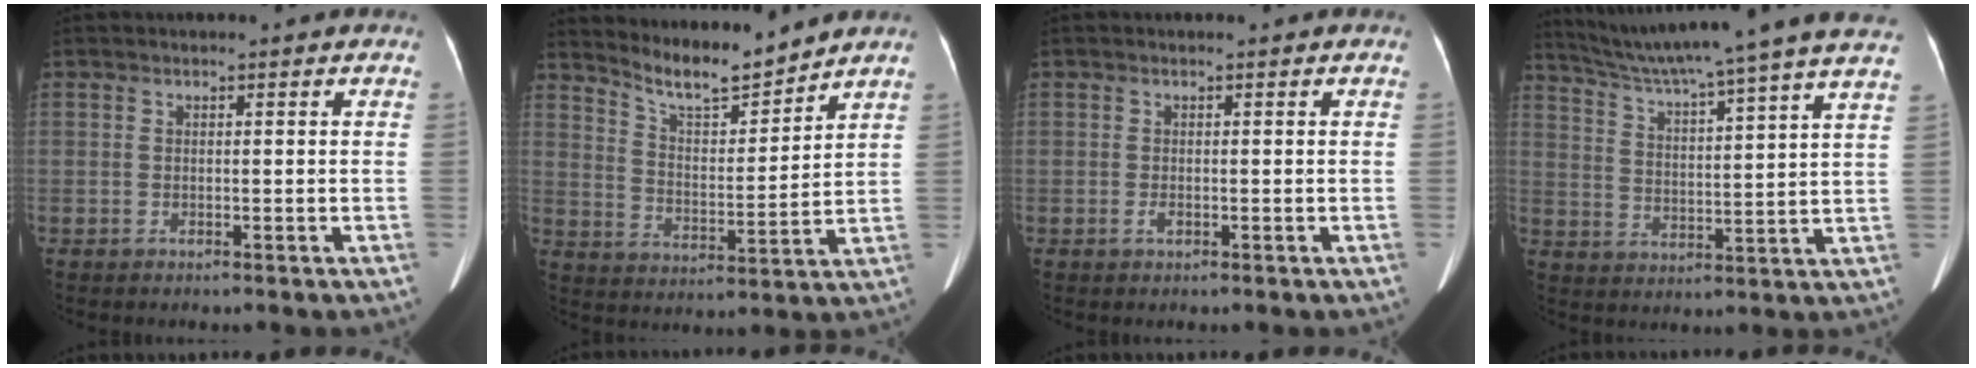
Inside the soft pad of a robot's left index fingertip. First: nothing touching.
{"total": 8.5, "force": [8.2, 0.3, 2.2], "torque": [-0.050, -0.013, 0.154]}
{"total": 0.7, "force": [-0.5, 0.3, 0.4], "torque": [-0.011, -0.008, -0.007]}
{"total": 23.8, "force": [20.7, -1.6, 11.5], "torque": [-0.196, -0.025, 0.285]}